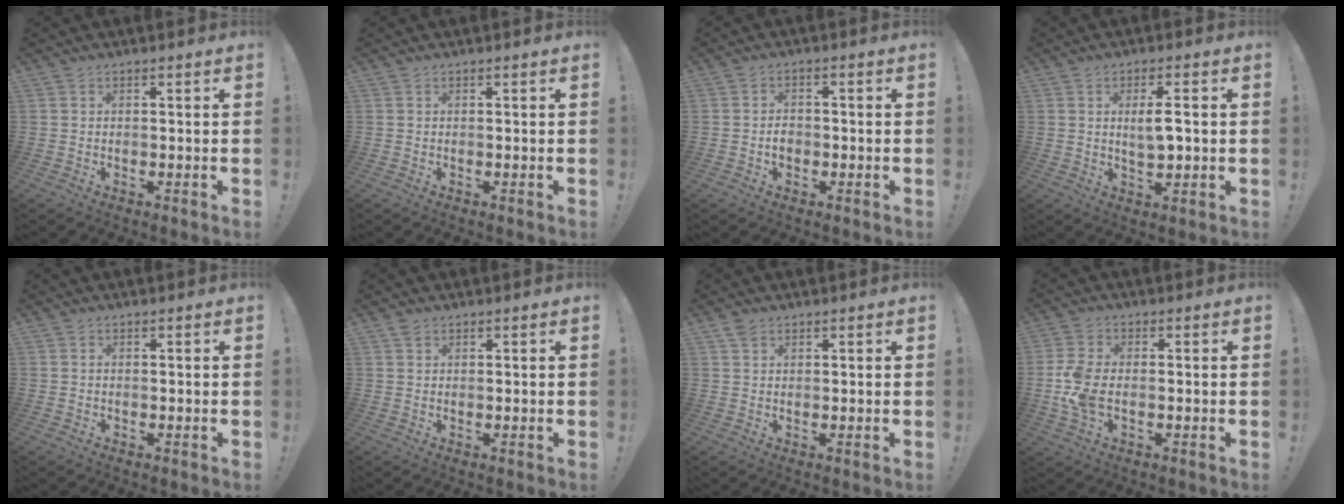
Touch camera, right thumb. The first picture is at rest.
{"total": 0.0}
{"total": 3.0, "force": [-1.2, 2.2, 1.8], "torque": [-0.024, 0.006, -0.022]}
{"total": 5.5, "force": [0.7, 1.6, 5.3], "torque": [-0.076, -0.007, 0.008]}
{"total": 0.7, "force": [-0.5, 0.5, -0.1], "torque": [-0.005, 0.005, -0.007]}
{"total": 1.2, "force": [0.8, 0.7, 0.5], "torque": [-0.011, 0.000, 0.016]}
{"total": 2.1, "force": [1.4, 1.2, 1.0], "torque": [-0.020, 0.001, 0.027]}
{"total": 8.7, "force": [-1.3, 5.1, 6.9], "torque": [-0.147, -0.004, -0.019]}